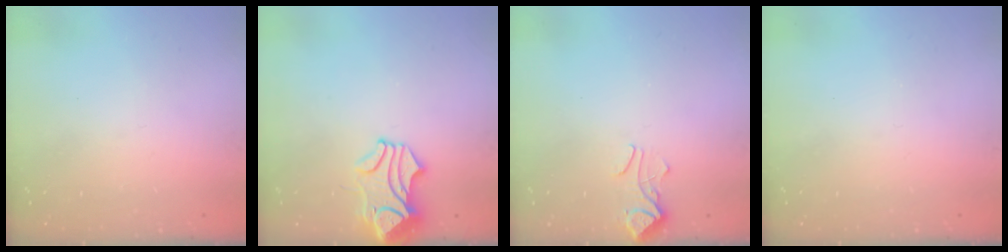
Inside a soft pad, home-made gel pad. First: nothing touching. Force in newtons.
{"total": 1.4, "press": 0.9, "slide": 1.0}
{"total": 2.4, "press": 2.4, "slide": 0.5}
{"total": 0.0}